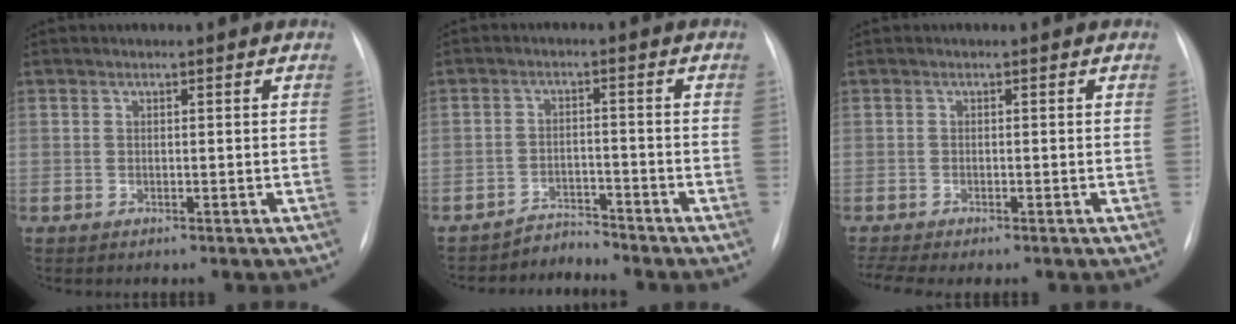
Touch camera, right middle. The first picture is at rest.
{"total": 3.2, "force": [-2.9, -0.2, -1.3], "torque": [0.027, -0.007, -0.046]}
{"total": 3.1, "force": [-2.6, 0.3, 1.7], "torque": [-0.041, -0.005, -0.040]}